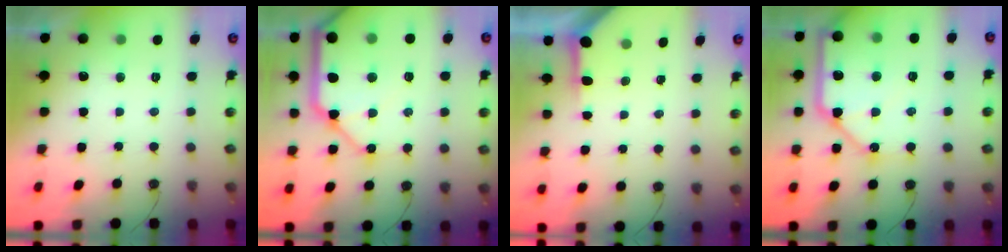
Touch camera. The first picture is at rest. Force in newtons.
{"total": 25.1, "press": 24.9, "slide": 3.4}
{"total": 3.7, "press": 3.7, "slide": 0.3}
{"total": 18.4, "press": 18.3, "slide": 2.1}